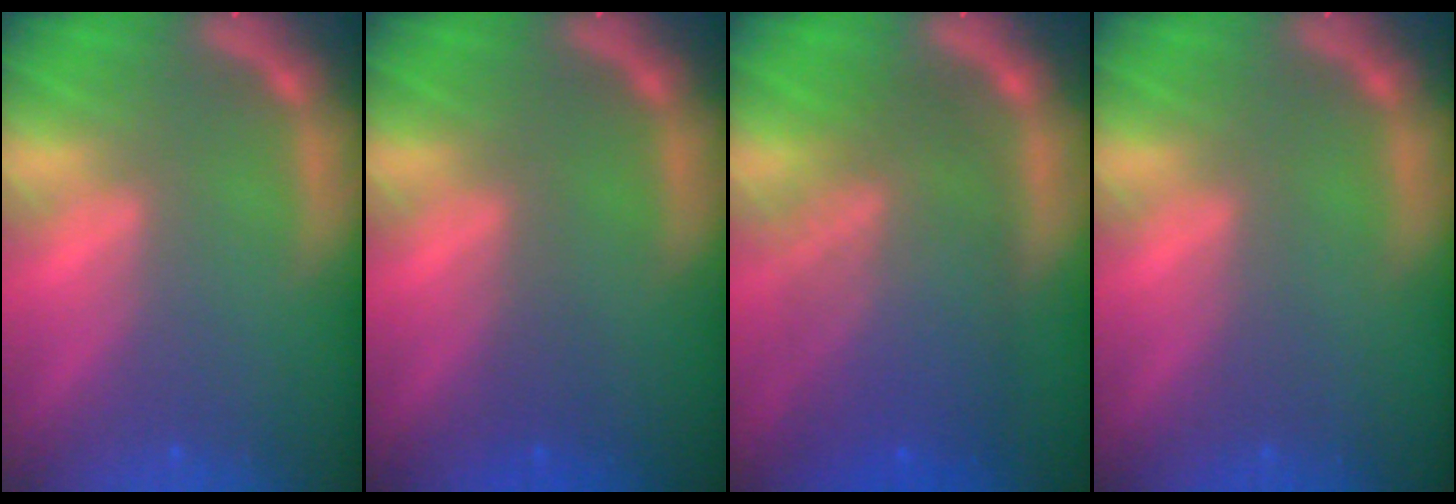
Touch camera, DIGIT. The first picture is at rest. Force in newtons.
{"total": 1.0}
{"total": 9.1}
{"total": 0.0}